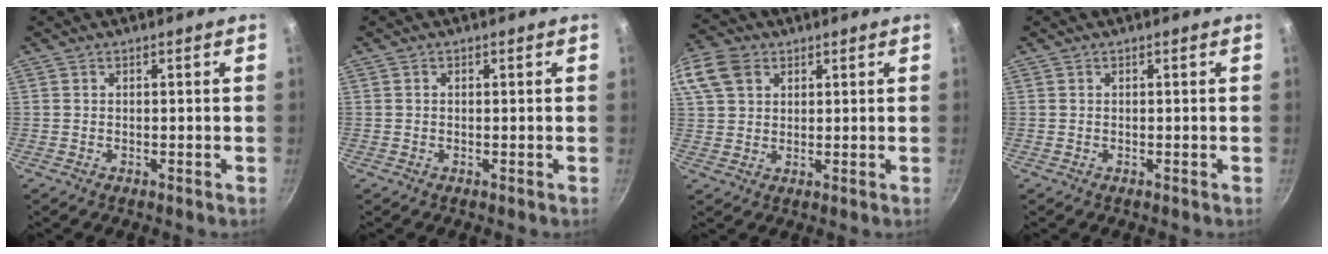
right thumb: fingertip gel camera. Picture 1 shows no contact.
{"total": 0.0}
{"total": 11.1, "force": [4.9, 8.0, 5.9], "torque": [-0.127, 0.015, 0.091]}
{"total": 0.0}